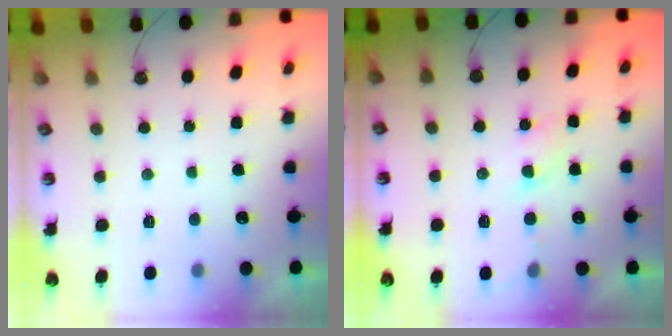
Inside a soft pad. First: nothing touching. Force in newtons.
{"total": 3.9, "press": 3.9, "slide": 0.4}